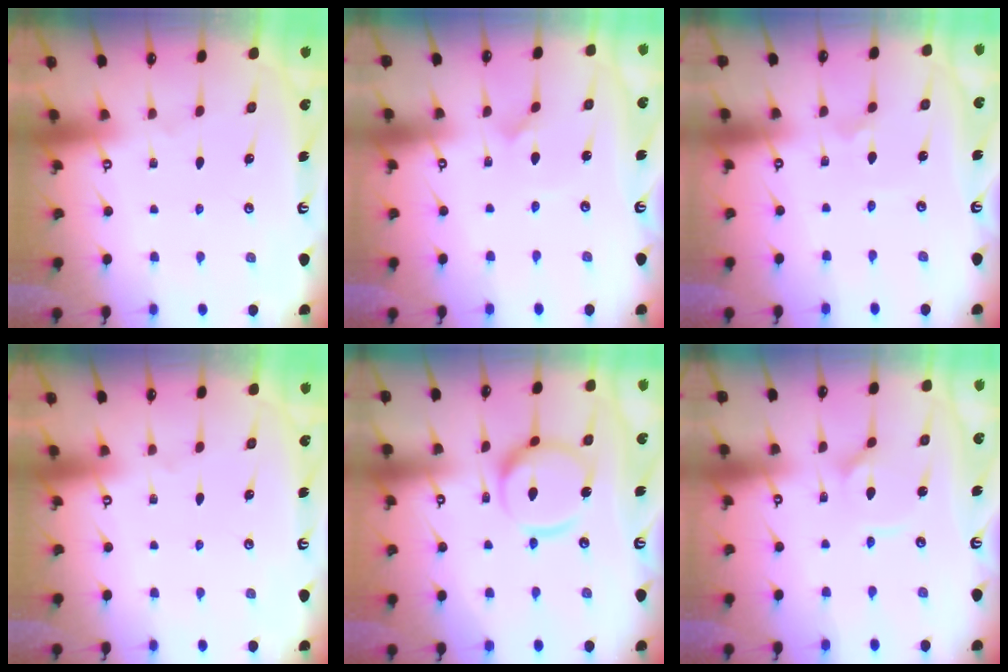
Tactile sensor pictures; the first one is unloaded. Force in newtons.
{"total": 1.8, "press": 1.8, "slide": 0.1}
{"total": 0.8, "press": 0.8, "slide": 0.2}
{"total": 0.0}
{"total": 14.4, "press": 14.4, "slide": 1.3}
{"total": 4.2, "press": 4.1, "slide": 0.5}